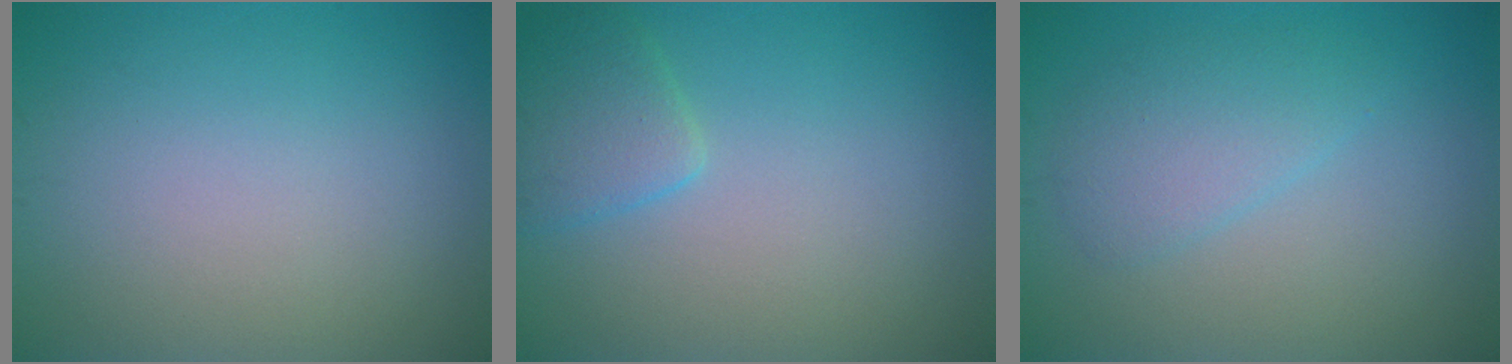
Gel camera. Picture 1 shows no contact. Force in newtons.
{"total": 2.6, "press": 2.6, "slide": 0.2}
{"total": 2.9, "press": 2.9, "slide": 0.2}